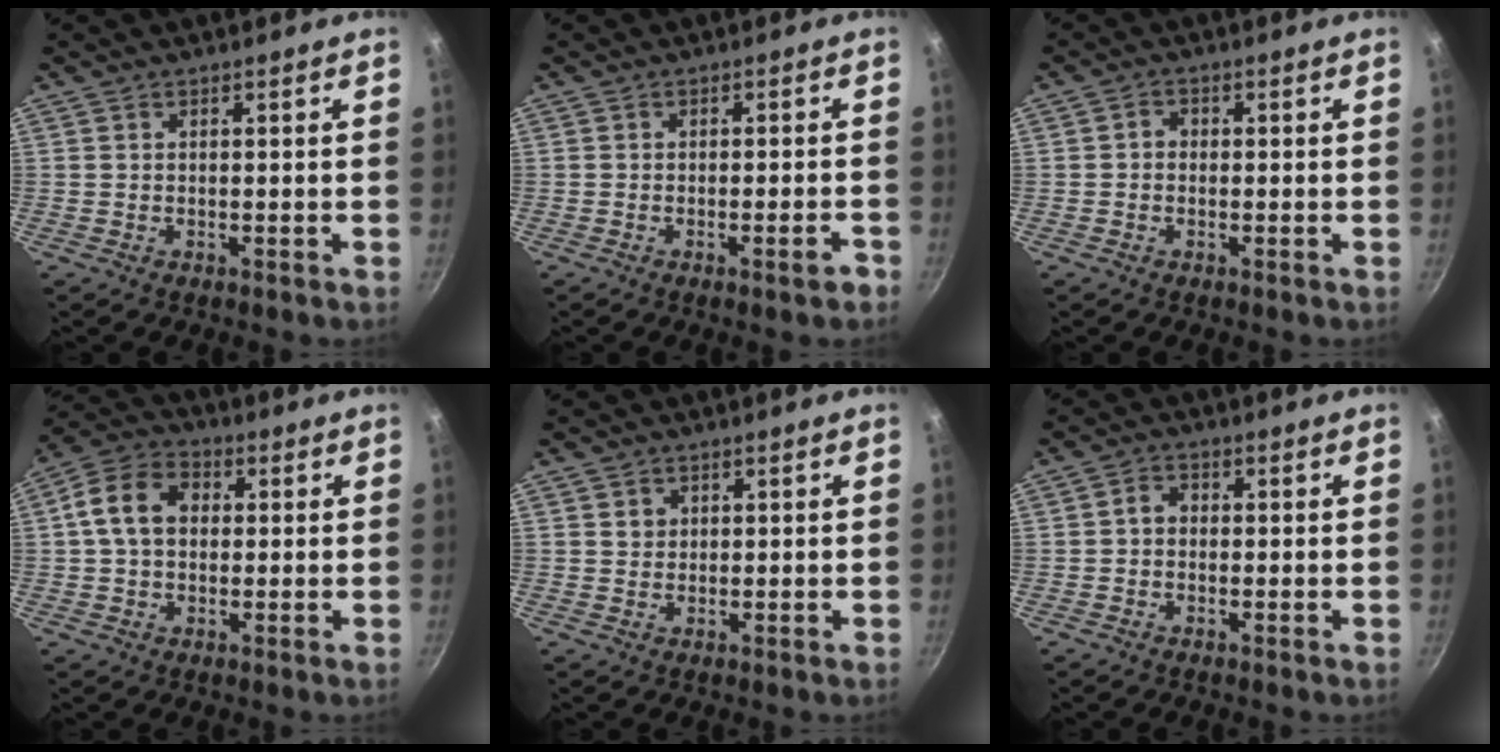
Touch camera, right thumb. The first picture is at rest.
{"total": 3.0, "force": [-1.7, 0.5, 2.5], "torque": [-0.026, 0.015, -0.019]}
{"total": 1.7, "force": [-0.2, 1.5, 0.8], "torque": [-0.012, 0.007, -0.008]}
{"total": 10.2, "force": [1.3, 7.7, 6.6], "torque": [-0.098, 0.021, 0.006]}
{"total": 1.9, "force": [0.6, 1.7, 0.5], "torque": [0.000, 0.004, 0.009]}
{"total": 2.7, "force": [-0.2, 2.2, 1.5], "torque": [-0.017, 0.010, -0.007]}